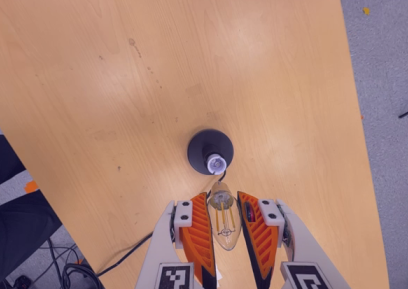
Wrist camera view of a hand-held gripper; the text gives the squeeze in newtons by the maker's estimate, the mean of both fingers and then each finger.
{"total": 11.1, "left": 10.6, "right": 11.6}